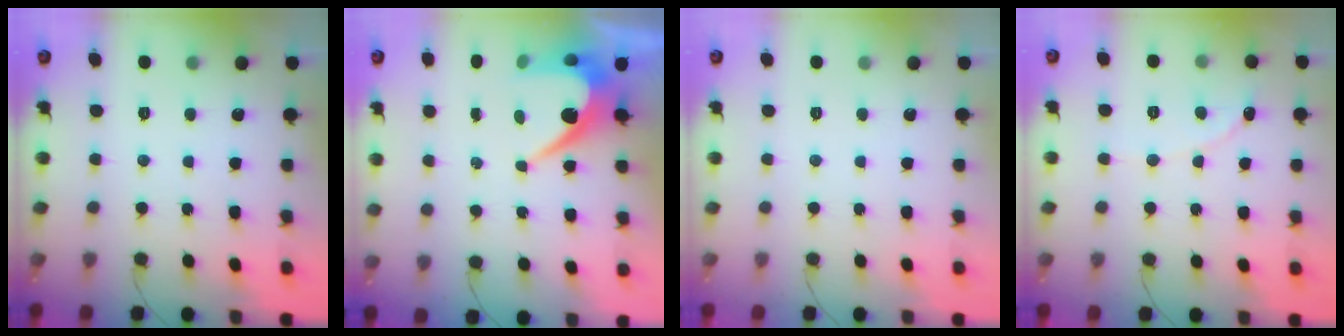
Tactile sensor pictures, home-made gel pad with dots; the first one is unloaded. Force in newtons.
{"total": 7.7, "press": 7.7, "slide": 0.5}
{"total": 0.0}
{"total": 1.0, "press": 1.0, "slide": 0.1}